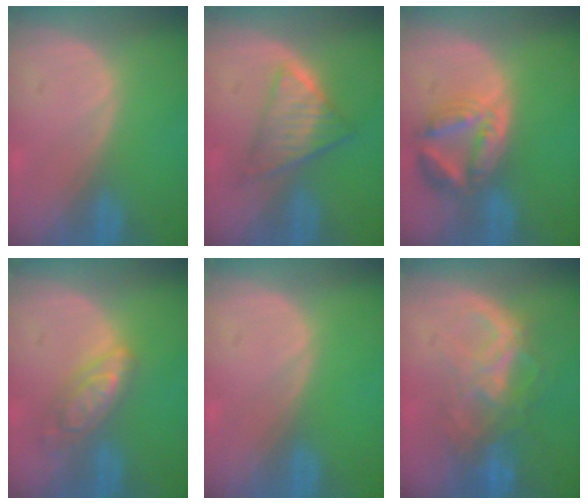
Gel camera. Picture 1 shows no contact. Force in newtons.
{"total": 6.1, "press": 5.7, "slide": 2.1}
{"total": 8.0, "press": 7.1, "slide": 3.8}
{"total": 6.2, "press": 5.5, "slide": 2.9}
{"total": 0.0}
{"total": 8.7, "press": 7.5, "slide": 4.3}